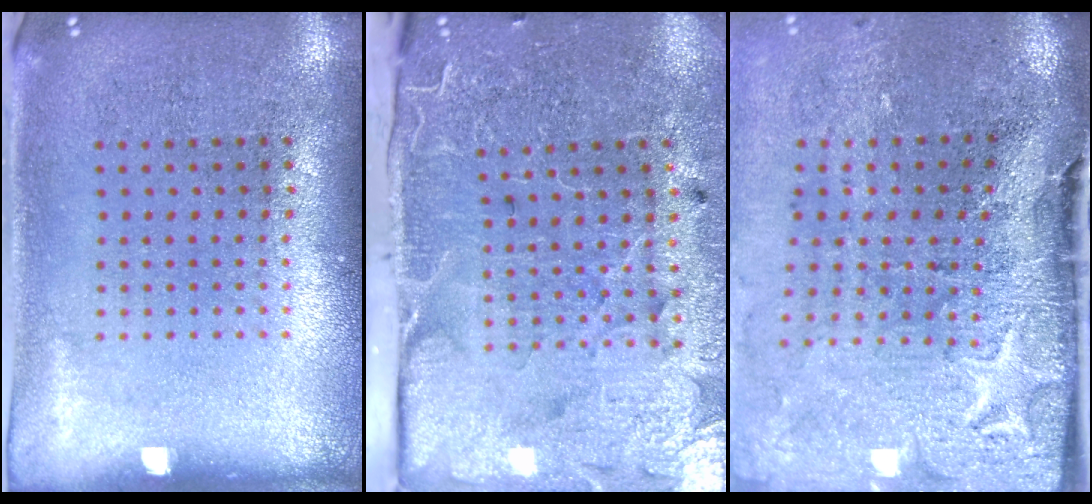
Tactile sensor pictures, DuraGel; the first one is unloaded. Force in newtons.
{"total": 3.8, "press": 3.6, "slide": 1.3}
{"total": 4.8, "press": 3.8, "slide": 2.9}